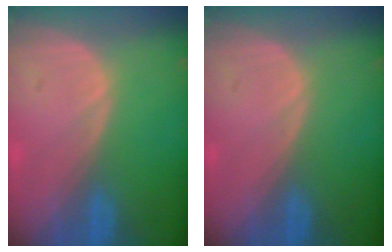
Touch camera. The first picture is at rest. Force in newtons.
{"total": 0.0}